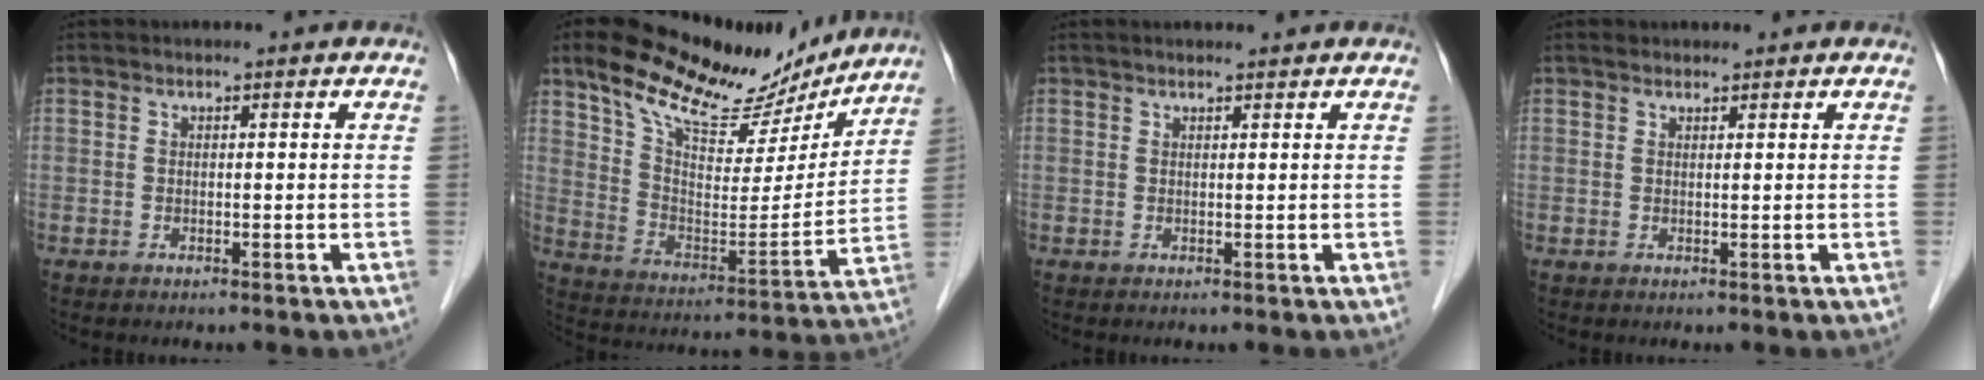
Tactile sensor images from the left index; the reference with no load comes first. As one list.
[{"total": 20.2, "force": [16.8, 5.9, 9.5], "torque": [-0.159, -0.007, 0.264]}, {"total": 1.1, "force": [1.0, 0.0, 0.3], "torque": [-0.005, 0.005, 0.017]}, {"total": 0.8, "force": [0.6, 0.5, 0.0], "torque": [-0.005, 0.002, 0.009]}]